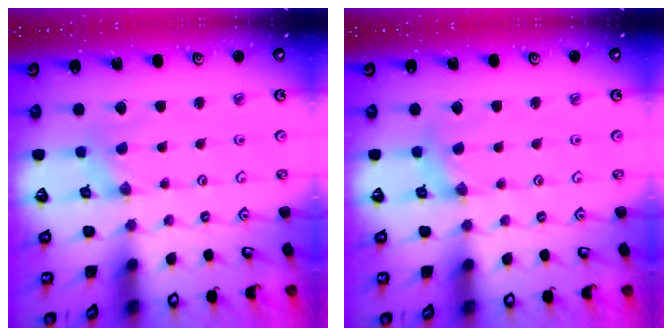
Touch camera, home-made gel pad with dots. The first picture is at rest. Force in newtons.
{"total": 2.0, "press": 2.0, "slide": 0.4}